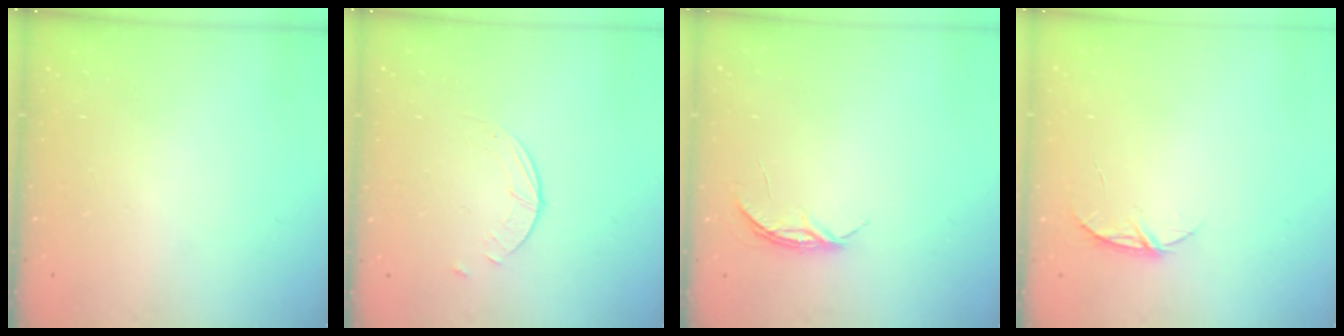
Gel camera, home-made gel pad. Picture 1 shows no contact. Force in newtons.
{"total": 0.9, "press": 0.9, "slide": 0.2}
{"total": 3.7, "press": 3.7, "slide": 0.4}
{"total": 5.4, "press": 5.4, "slide": 0.6}